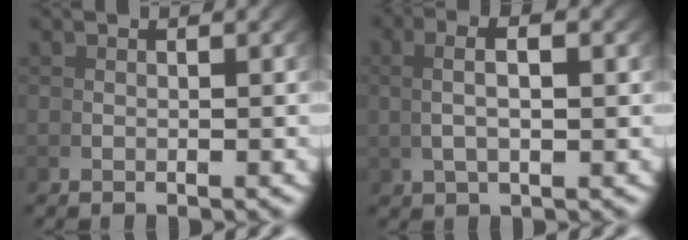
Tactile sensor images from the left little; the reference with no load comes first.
{"total": 3.3, "force": [1.5, 0.6, 2.9], "torque": [-0.048, 0.015, 0.028]}